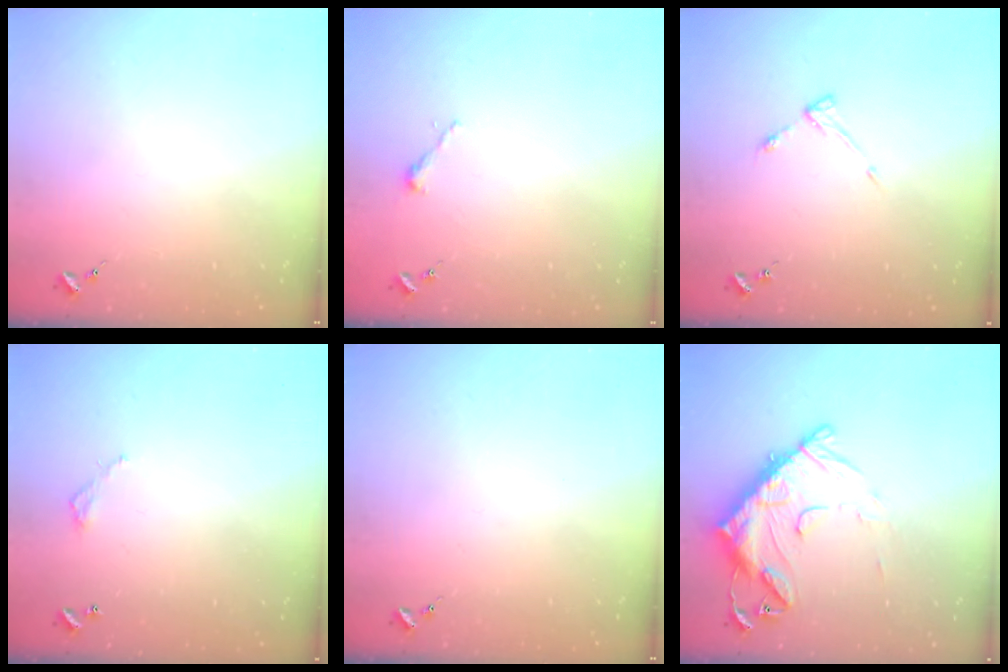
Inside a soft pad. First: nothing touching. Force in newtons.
{"total": 2.5, "press": 2.5, "slide": 0.2}
{"total": 3.9, "press": 3.9, "slide": 0.6}
{"total": 3.2, "press": 3.1, "slide": 0.2}
{"total": 0.0}
{"total": 16.1, "press": 16.0, "slide": 1.6}